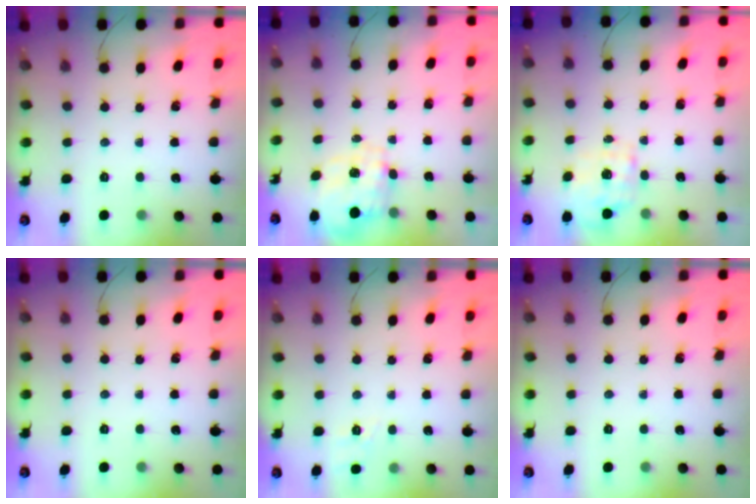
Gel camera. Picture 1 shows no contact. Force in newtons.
{"total": 9.4, "press": 9.4, "slide": 0.8}
{"total": 1.9, "press": 1.9, "slide": 0.5}
{"total": 0.0}
{"total": 7.3, "press": 7.1, "slide": 1.5}
{"total": 0.0}